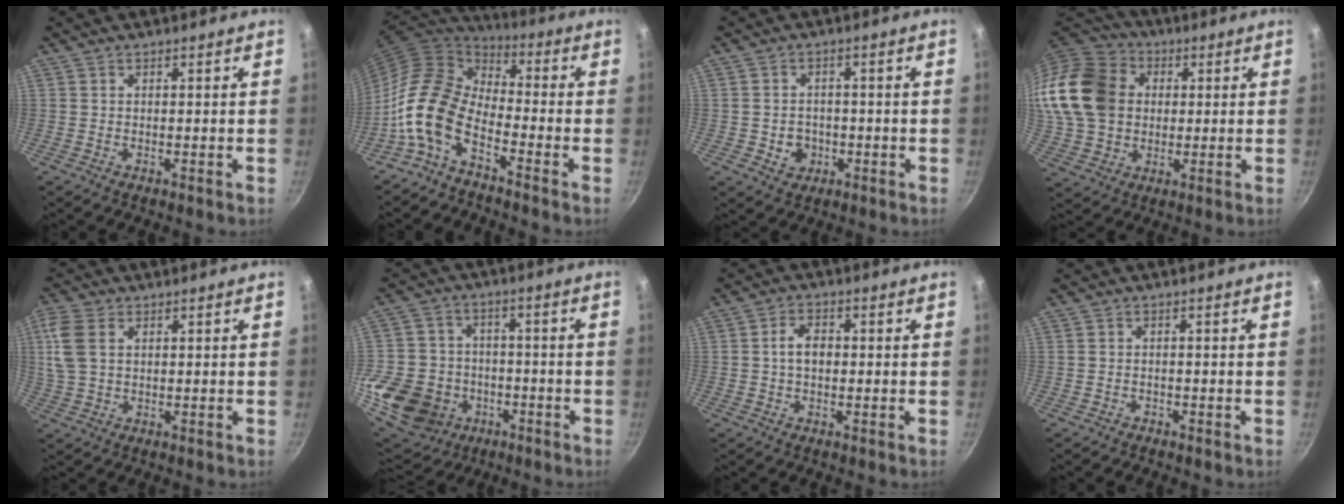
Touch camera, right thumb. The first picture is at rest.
{"total": 13.5, "force": [-6.4, 7.7, 9.1], "torque": [-0.157, 0.059, -0.150]}
{"total": 4.4, "force": [-1.2, 3.9, 1.8], "torque": [-0.011, 0.013, -0.009]}
{"total": 22.2, "force": [3.2, 17.9, 12.7], "torque": [-0.255, 0.030, 0.057]}
{"total": 7.3, "force": [1.9, 4.6, 5.3], "torque": [-0.122, 0.010, 0.040]}
{"total": 17.8, "force": [-6.2, 14.7, 7.9], "torque": [-0.141, 0.038, -0.092]}
{"total": 4.4, "force": [0.1, 2.9, 3.3], "torque": [-0.049, 0.013, -0.003]}
{"total": 0.7, "force": [-0.6, 0.4, 0.0], "torque": [-0.003, 0.012, -0.008]}